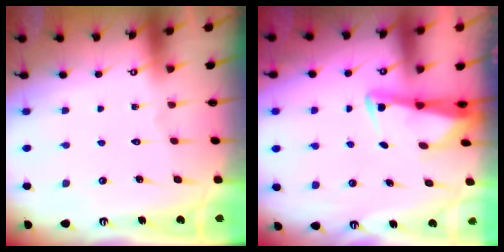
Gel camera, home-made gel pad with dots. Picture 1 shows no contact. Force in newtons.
{"total": 2.5, "press": 2.5, "slide": 0.5}